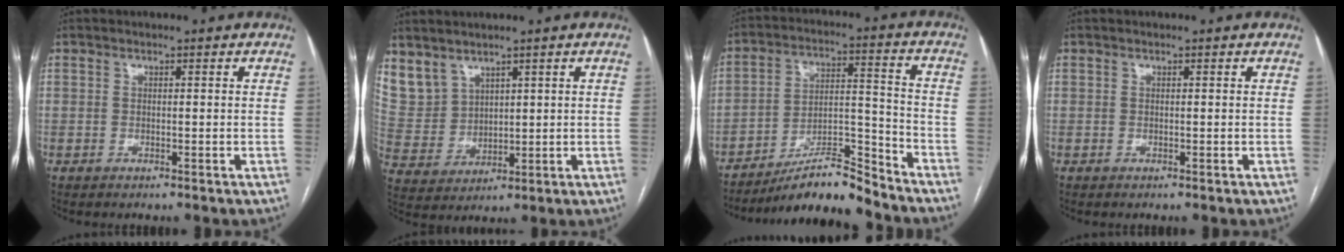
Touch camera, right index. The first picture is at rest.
{"total": 9.1, "force": [6.6, 5.9, 2.1], "torque": [-0.062, 0.015, 0.161]}
{"total": 11.1, "force": [-10.3, 0.7, 4.2], "torque": [-0.061, 0.025, -0.177]}
{"total": 0.0}